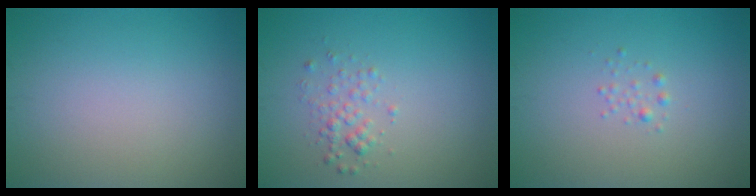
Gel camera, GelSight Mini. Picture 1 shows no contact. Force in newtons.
{"total": 1.5, "press": 1.5, "slide": 0.1}
{"total": 0.7, "press": 0.7, "slide": 0.0}